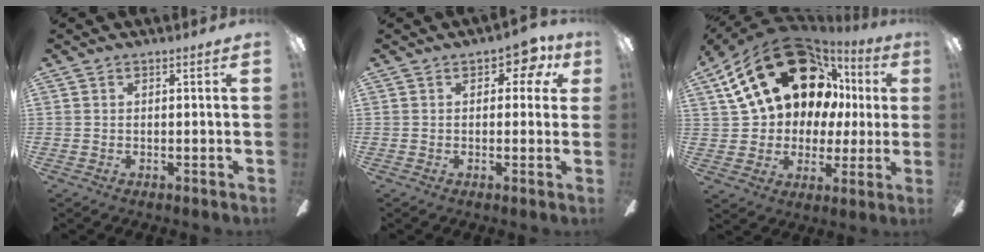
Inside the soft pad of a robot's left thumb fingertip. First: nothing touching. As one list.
[{"total": 5.6, "force": [2.6, 3.4, 3.6], "torque": [-0.043, -0.002, 0.043]}, {"total": 25.8, "force": [12.5, 16.7, 15.1], "torque": [-0.275, -0.055, 0.244]}]